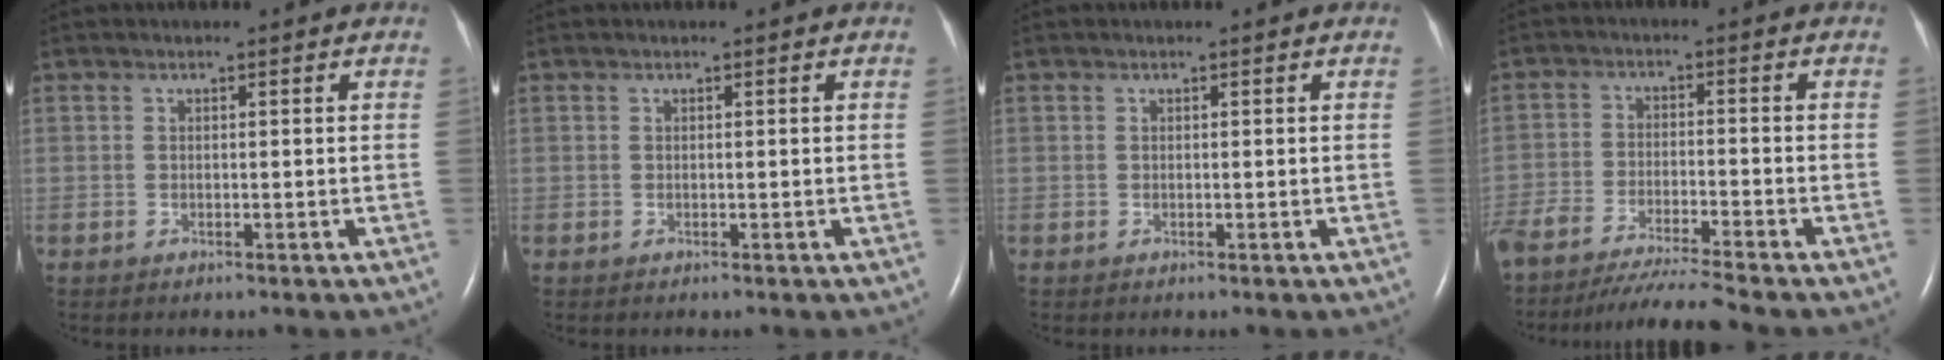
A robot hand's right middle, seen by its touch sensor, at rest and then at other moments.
{"total": 0.0}
{"total": 0.0}
{"total": 10.1, "force": [-9.2, -1.6, 3.8], "torque": [-0.054, -0.024, -0.158]}